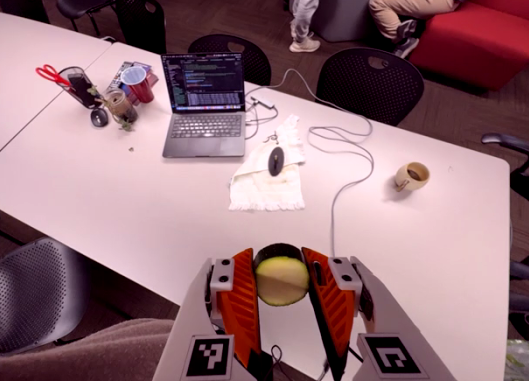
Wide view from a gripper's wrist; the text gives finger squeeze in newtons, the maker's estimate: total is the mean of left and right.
{"total": 12.7, "left": 12.7, "right": 12.6}